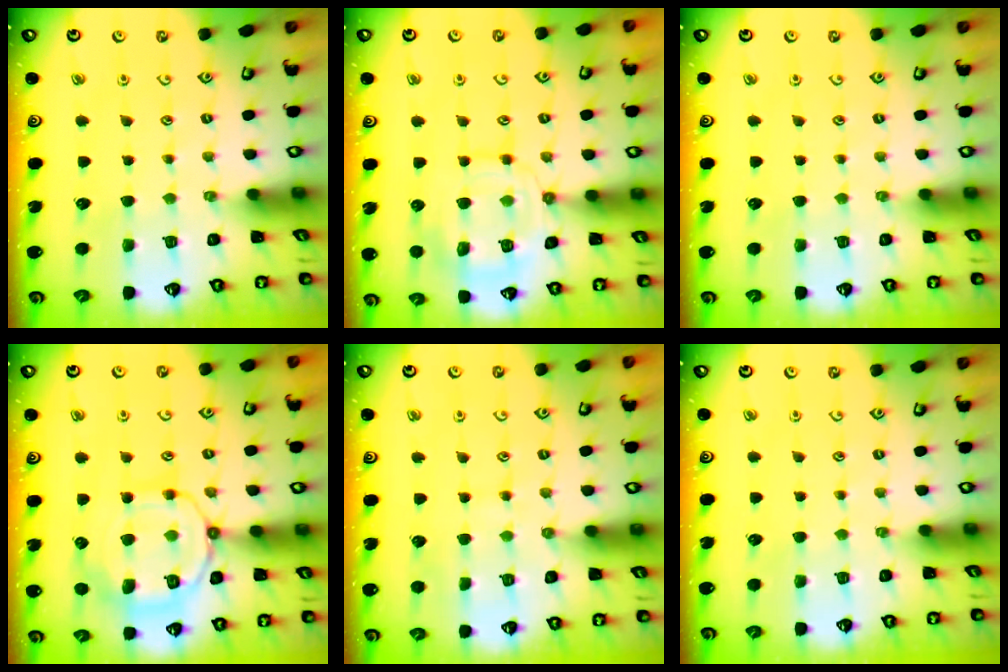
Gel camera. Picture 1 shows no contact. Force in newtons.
{"total": 13.5, "press": 13.5, "slide": 1.2}
{"total": 0.0}
{"total": 13.6, "press": 13.6, "slide": 1.3}
{"total": 5.4, "press": 5.4, "slide": 0.5}
{"total": 0.0}